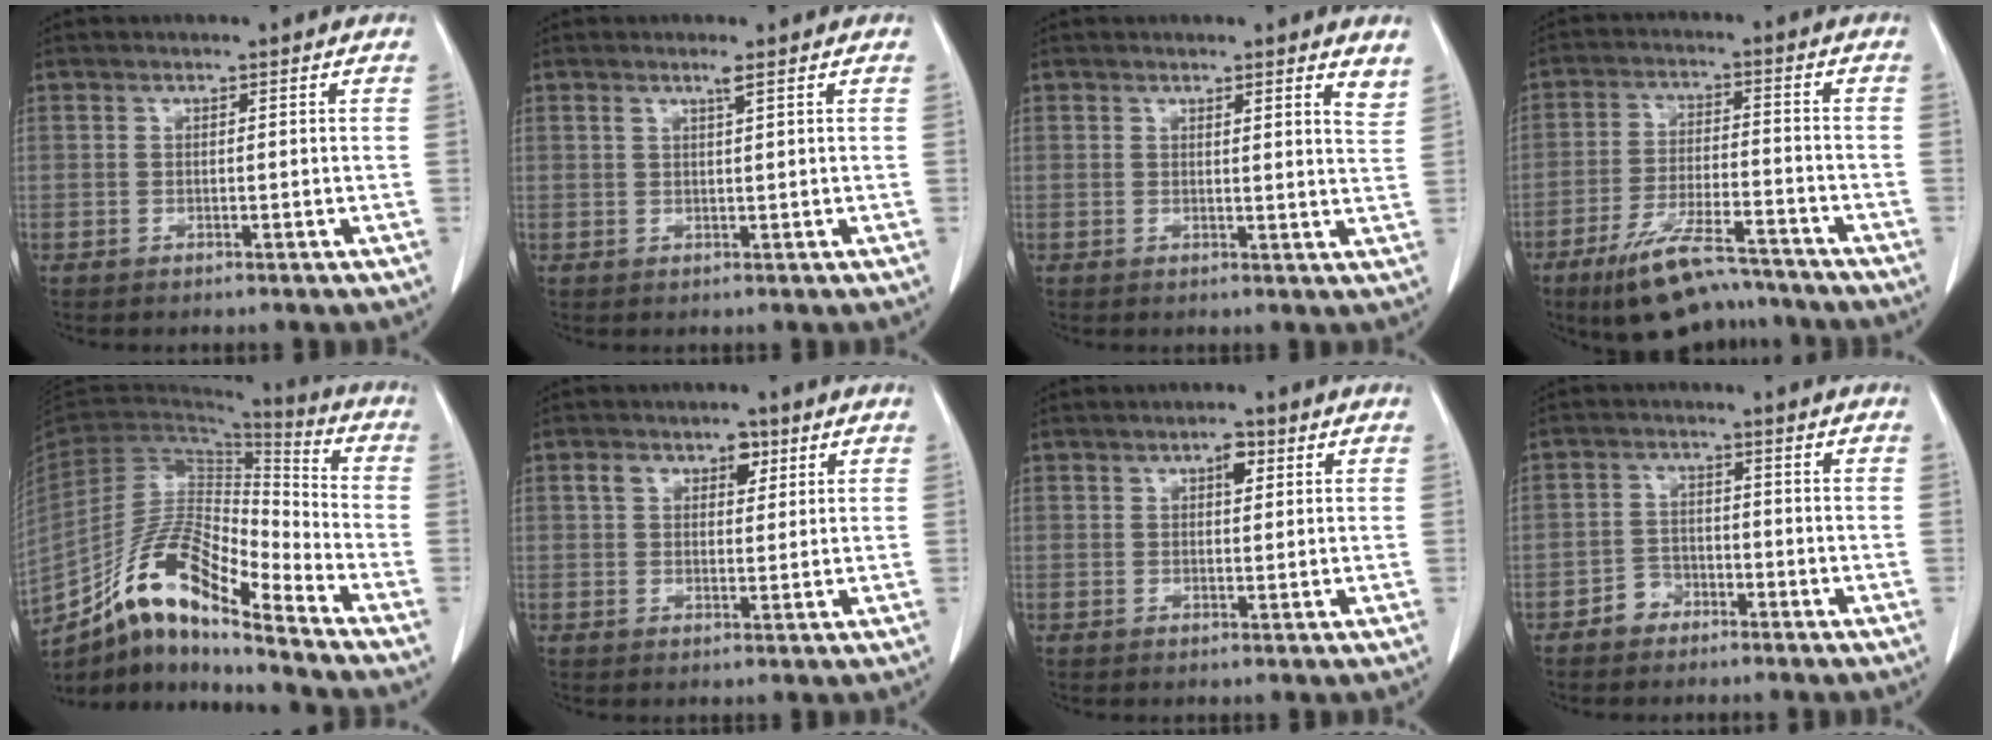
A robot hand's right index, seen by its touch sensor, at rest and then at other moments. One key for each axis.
{"total": 1.3, "fx": 0.8, "fy": -0.3, "fz": 1.0, "tx": -0.023, "ty": -0.001, "tz": 0.017}
{"total": 3.8, "fx": 3.2, "fy": 0.3, "fz": 1.9, "tx": -0.024, "ty": -0.020, "tz": 0.025}
{"total": 12.4, "fx": -9.9, "fy": 3.1, "fz": 6.7, "tx": -0.122, "ty": -0.007, "tz": -0.167}
{"total": 15.7, "fx": -12.0, "fy": 2.8, "fz": 9.8, "tx": -0.182, "ty": 0.026, "tz": -0.216}
{"total": 5.5, "fx": 2.5, "fy": 3.3, "fz": 3.7, "tx": -0.057, "ty": 0.018, "tz": 0.041}
{"total": 2.6, "fx": 1.2, "fy": 1.2, "fz": 2.0, "tx": -0.030, "ty": 0.005, "tz": 0.018}
{"total": 3.2, "fx": -2.1, "fy": 2.4, "fz": 0.6, "tx": -0.008, "ty": 0.012, "tz": -0.040}